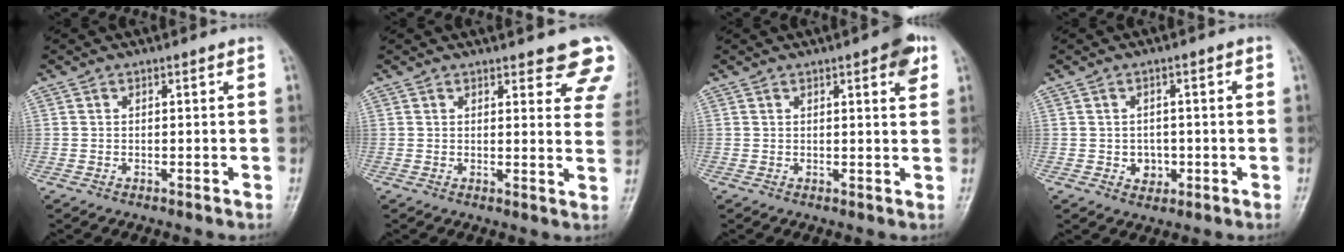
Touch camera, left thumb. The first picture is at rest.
{"total": 10.8, "force": [8.4, 3.4, 5.9], "torque": [-0.024, -0.035, 0.079]}
{"total": 4.7, "force": [2.4, 1.2, 3.9], "torque": [-0.042, -0.006, 0.025]}
{"total": 3.4, "force": [-0.9, 3.1, 1.3], "torque": [0.004, 0.004, -0.009]}